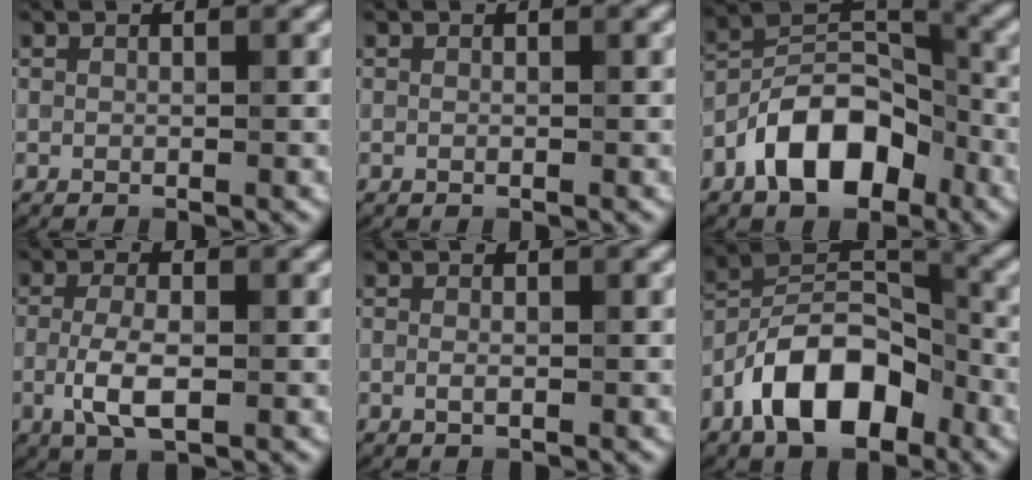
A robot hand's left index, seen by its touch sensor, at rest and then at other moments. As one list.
[{"total": 0.0}, {"total": 8.8, "force": [-4.5, 4.8, 5.8], "torque": [-0.087, 0.015, -0.092]}, {"total": 3.9, "force": [-0.9, 1.5, 3.5], "torque": [-0.079, -0.005, -0.022]}, {"total": 0.7, "force": [-0.1, 0.2, 0.7], "torque": [-0.015, -0.003, -0.003]}, {"total": 9.8, "force": [-5.1, 4.9, 6.8], "torque": [-0.106, 0.020, -0.102]}]